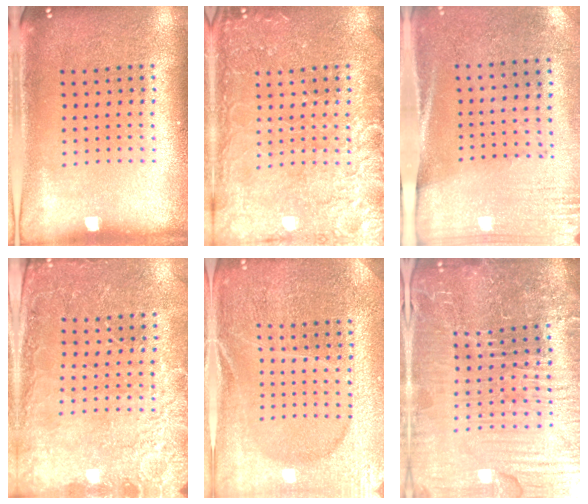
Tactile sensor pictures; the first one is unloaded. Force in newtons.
{"total": 5.4, "press": 5.4, "slide": 0.7}
{"total": 2.8, "press": 2.4, "slide": 1.4}
{"total": 2.6, "press": 2.6, "slide": 0.3}
{"total": 4.1, "press": 3.9, "slide": 1.3}
{"total": 6.8, "press": 6.1, "slide": 3.0}